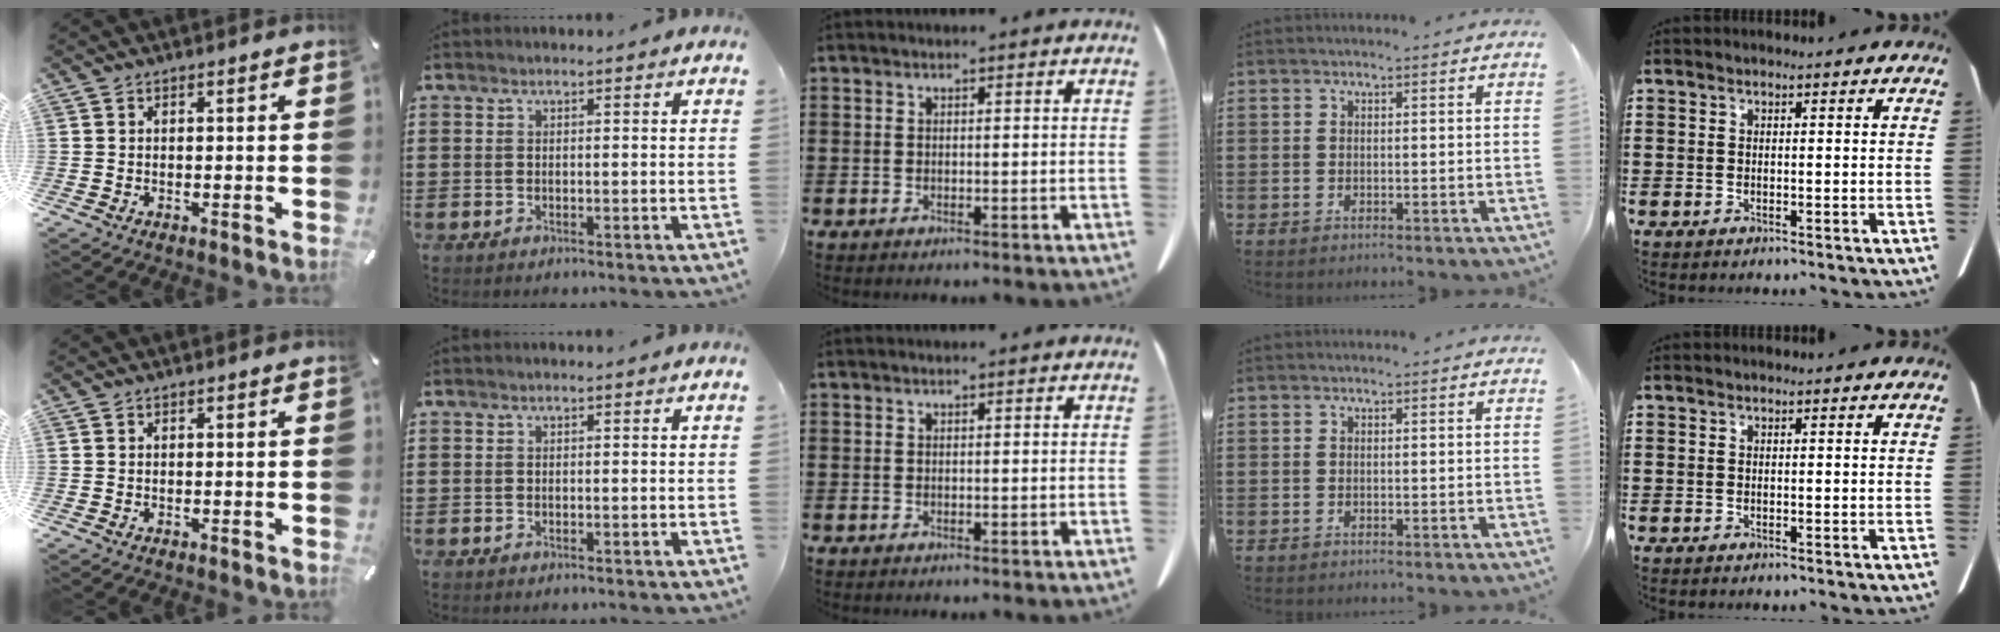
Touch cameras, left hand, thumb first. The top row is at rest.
{}